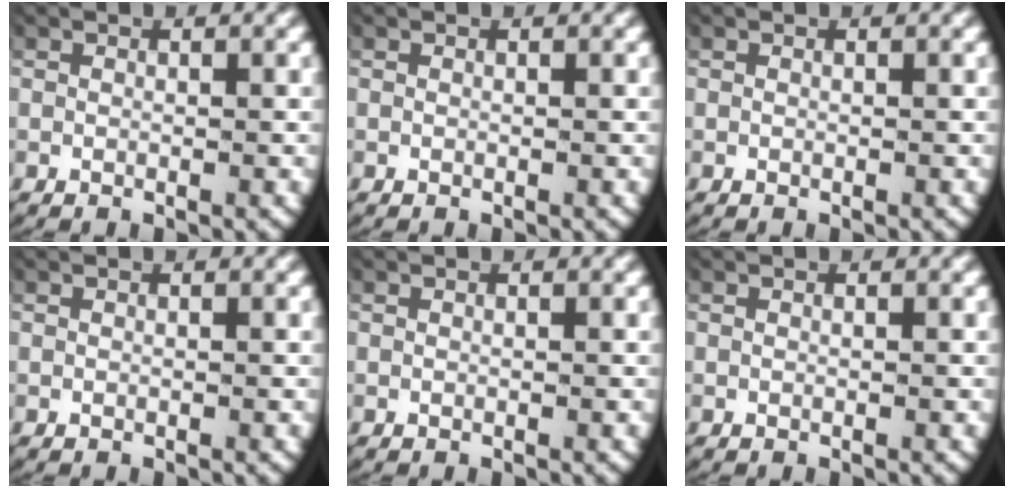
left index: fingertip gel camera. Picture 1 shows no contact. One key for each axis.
{"total": 0.0}
{"total": 0.0}
{"total": 0.0}
{"total": 0.0}
{"total": 0.0}